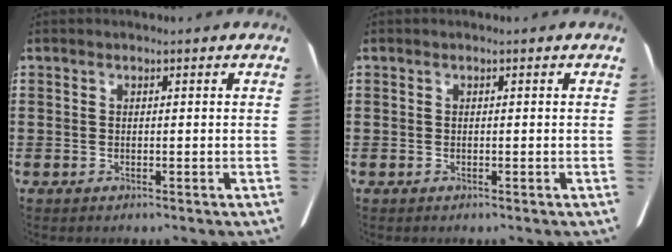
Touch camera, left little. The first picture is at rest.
{"total": 0.0}